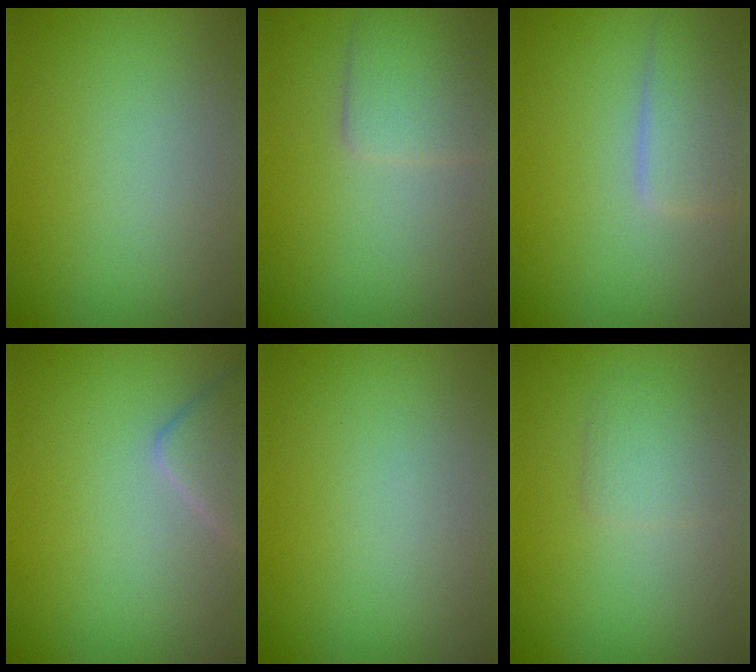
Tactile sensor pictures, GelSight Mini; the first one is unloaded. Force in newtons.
{"total": 2.9, "press": 2.9, "slide": 0.0}
{"total": 3.2, "press": 3.2, "slide": 0.1}
{"total": 2.6, "press": 2.6, "slide": 0.2}
{"total": 0.0}
{"total": 1.9, "press": 1.9, "slide": 0.1}